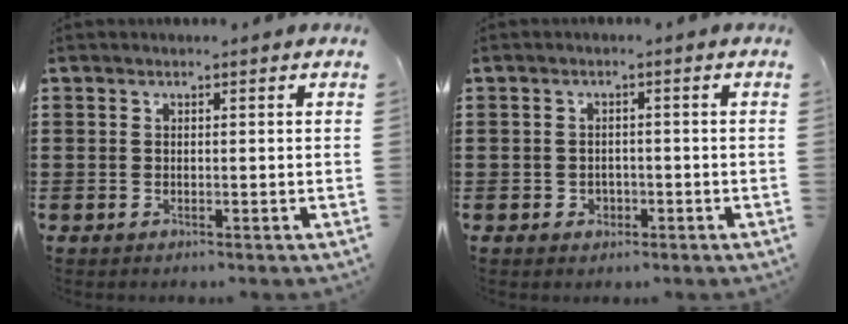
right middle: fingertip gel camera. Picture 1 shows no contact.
{"total": 1.4, "force": [-0.6, 1.2, 0.5], "torque": [-0.013, 0.001, -0.013]}